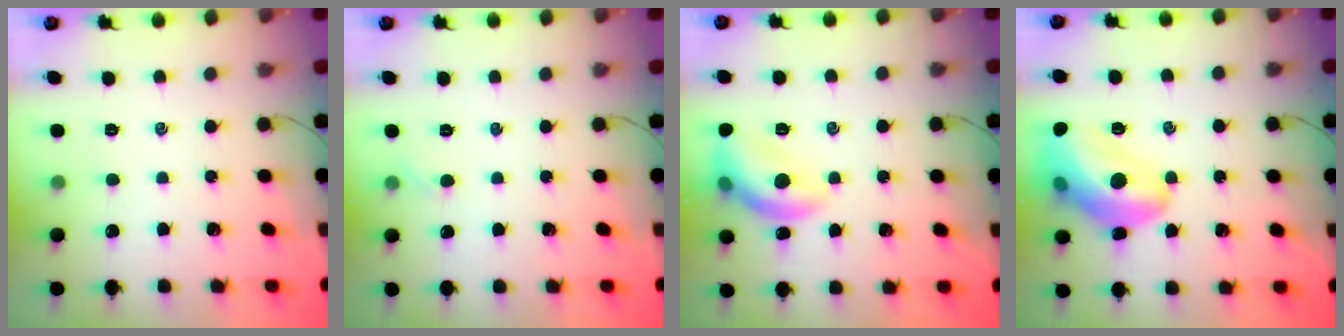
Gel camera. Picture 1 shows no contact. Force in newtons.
{"total": 2.7, "press": 2.5, "slide": 0.9}
{"total": 12.4, "press": 12.4, "slide": 0.7}
{"total": 17.4, "press": 17.3, "slide": 1.9}